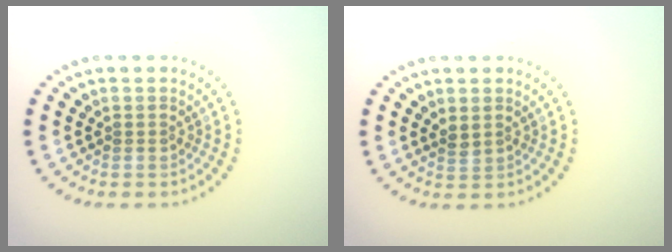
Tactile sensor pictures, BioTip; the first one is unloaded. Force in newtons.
{"total": 0.9, "press": 0.7, "slide": 0.5}